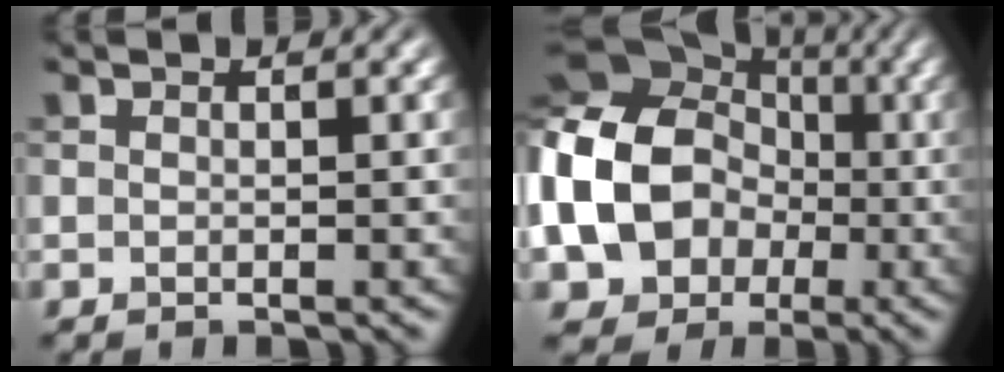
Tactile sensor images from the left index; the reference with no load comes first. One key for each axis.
{"total": 16.7, "fx": -2.2, "fy": 14.0, "fz": 8.9, "tx": -0.205, "ty": -0.006, "tz": -0.075}